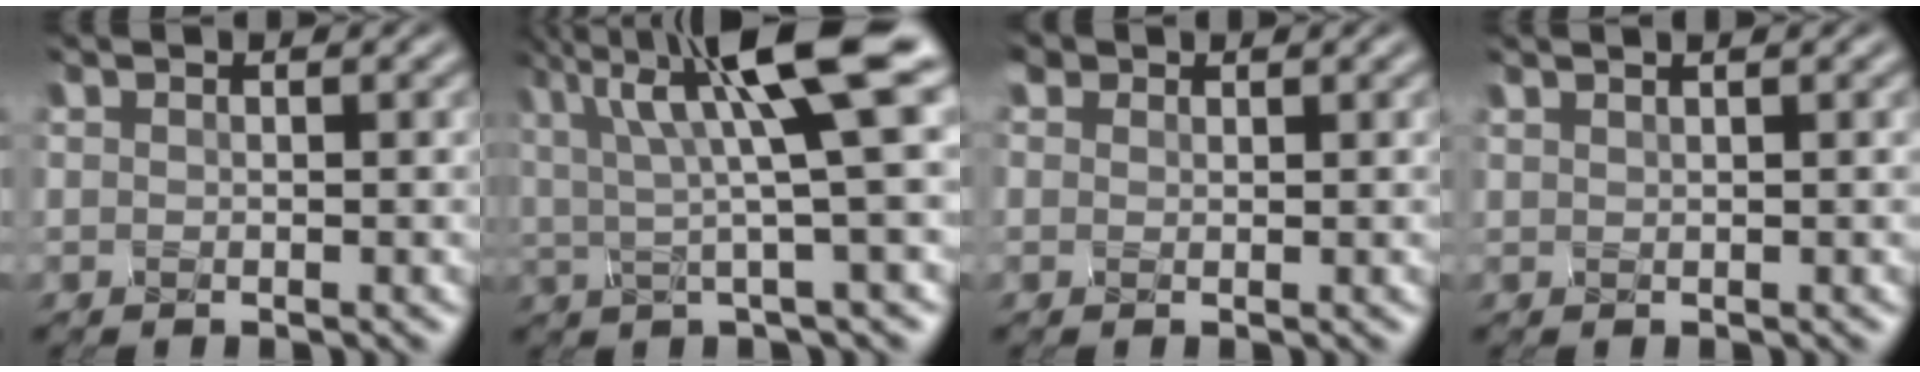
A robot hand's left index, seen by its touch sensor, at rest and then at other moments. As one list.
[{"total": 9.9, "force": [3.4, 1.5, 9.2], "torque": [-0.169, 0.012, 0.068]}, {"total": 0.7, "force": [0.2, 0.0, -0.6], "torque": [-0.002, 0.002, 0.018]}, {"total": 1.8, "force": [1.2, 0.7, 1.2], "torque": [-0.005, 0.021, 0.001]}]